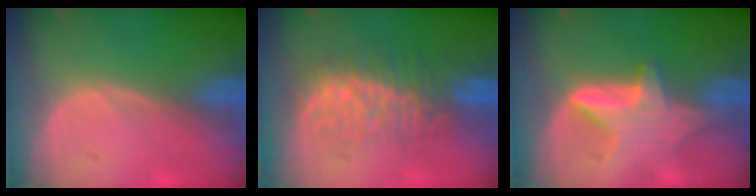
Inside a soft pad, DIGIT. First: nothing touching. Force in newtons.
{"total": 8.1, "press": 8.0, "slide": 0.7}
{"total": 6.1, "press": 5.7, "slide": 2.2}